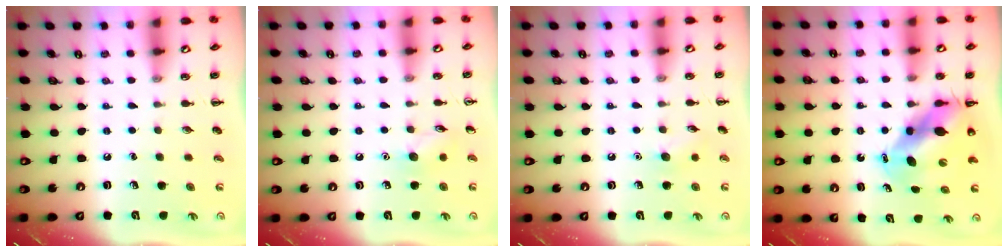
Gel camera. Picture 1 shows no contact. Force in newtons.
{"total": 6.1, "press": 5.9, "slide": 1.4}
{"total": 6.9, "press": 6.6, "slide": 1.9}
{"total": 10.3, "press": 9.9, "slide": 2.9}